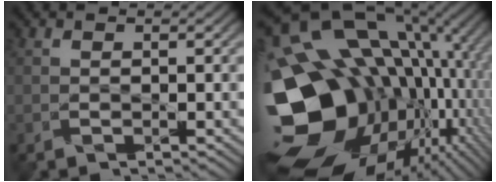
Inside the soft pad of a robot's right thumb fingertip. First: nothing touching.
{"total": 21.1, "force": [-3.3, 15.2, 14.3], "torque": [-0.311, -0.044, -0.016]}